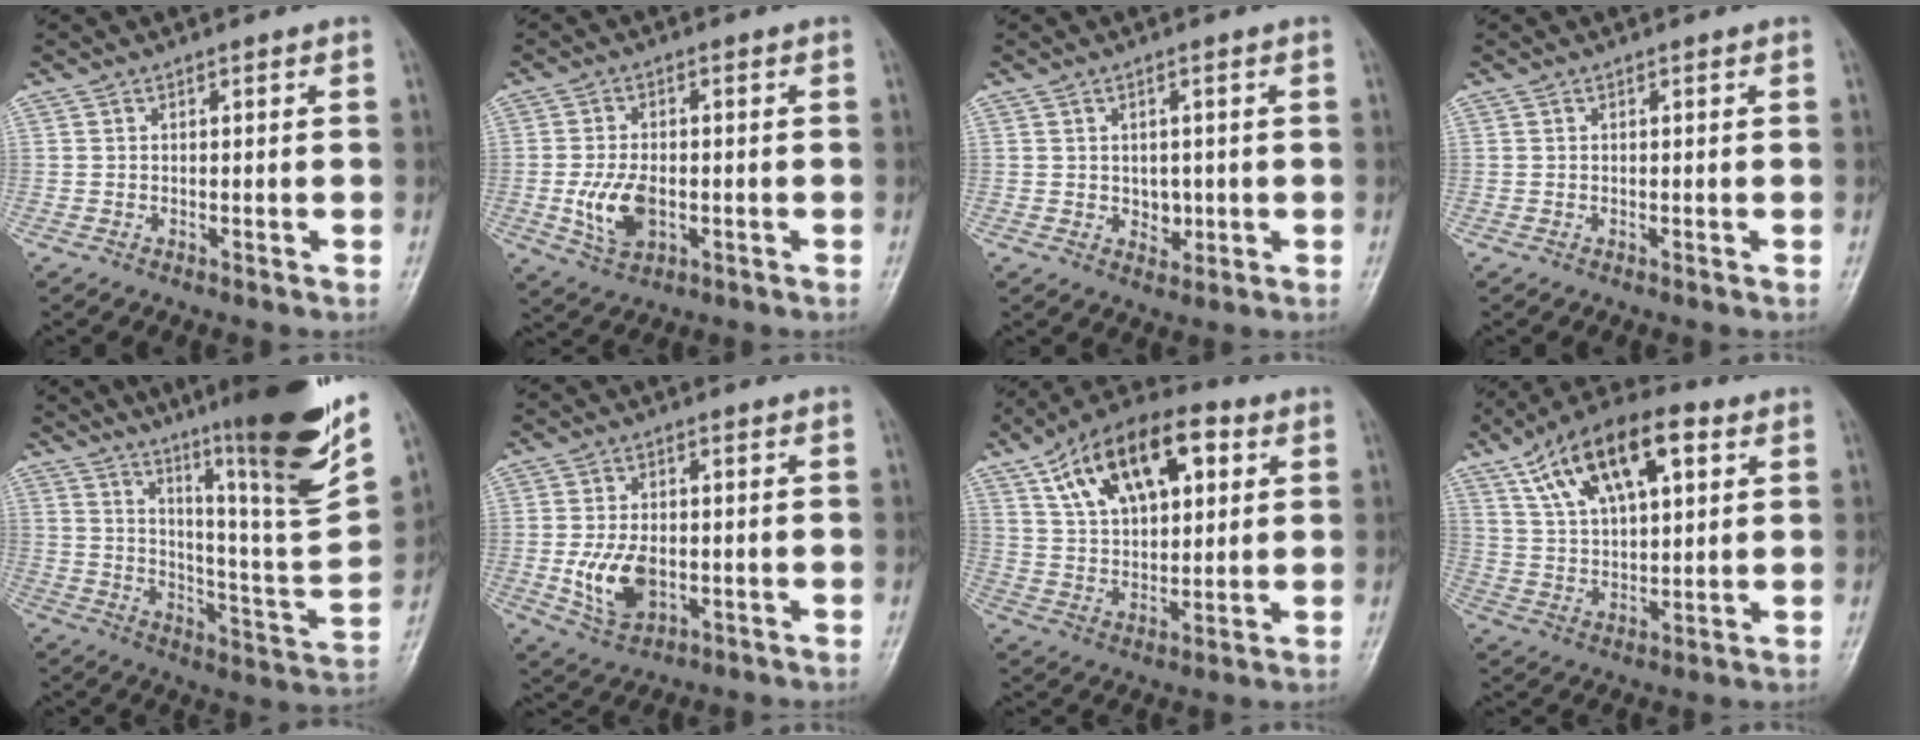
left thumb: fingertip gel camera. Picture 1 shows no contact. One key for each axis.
{"total": 7.4, "fx": -1.4, "fy": 4.4, "fz": 5.8, "tx": -0.111, "ty": -0.001, "tz": -0.021}
{"total": 3.2, "fx": -0.1, "fy": 2.5, "fz": 2.0, "tx": -0.014, "ty": -0.001, "tz": 0.005}
{"total": 0.0}
{"total": 25.8, "fx": 15.9, "fy": 2.7, "fz": 20.2, "tx": -0.276, "ty": -0.074, "tz": 0.246}
{"total": 8.3, "fx": -1.4, "fy": 5.2, "fz": 6.4, "tx": -0.112, "ty": -0.005, "tz": -0.016}
{"total": 18.5, "fx": 7.6, "fy": 9.8, "fz": 13.7, "tx": -0.190, "ty": -0.003, "tz": 0.129}
{"total": 17.3, "fx": 7.9, "fy": 8.0, "fz": 13.1, "tx": -0.199, "ty": -0.003, "tz": 0.136}